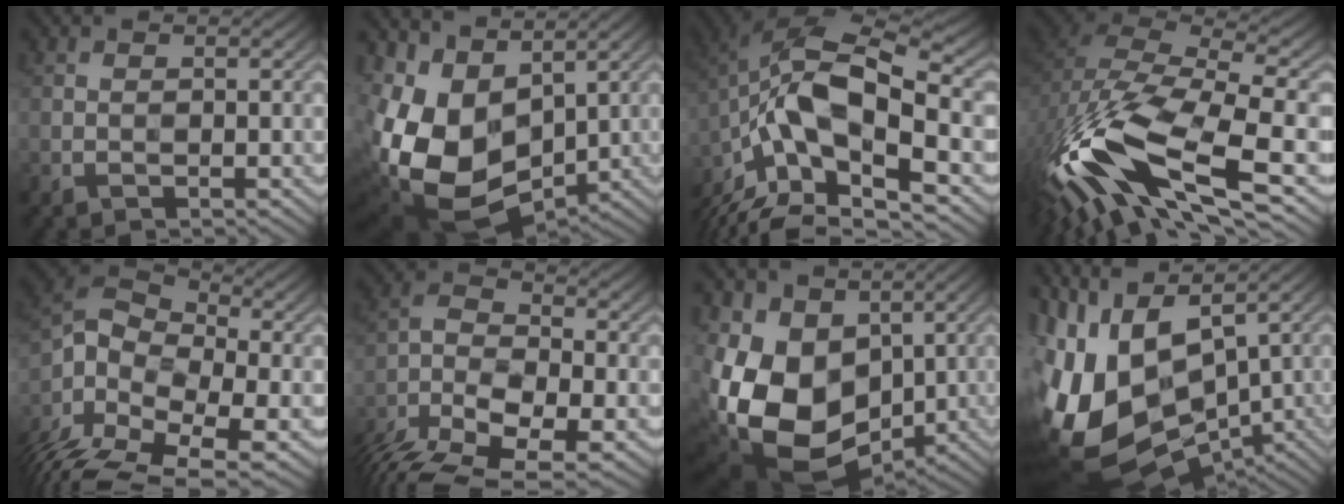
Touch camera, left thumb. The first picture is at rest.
{"total": 13.6, "force": [1.0, 9.8, 9.4], "torque": [-0.240, -0.029, 0.026]}
{"total": 16.3, "force": [-7.4, 7.3, 12.6], "torque": [-0.262, -0.010, -0.135]}
{"total": 17.2, "force": [-7.3, 6.8, 14.0], "torque": [-0.309, -0.009, -0.146]}
{"total": 15.0, "force": [-7.4, 8.2, 10.2], "torque": [-0.271, -0.011, -0.116]}
{"total": 12.7, "force": [-8.2, 5.4, 8.0], "torque": [-0.175, -0.012, -0.161]}
{"total": 15.0, "force": [0.6, 11.4, 9.7], "torque": [-0.245, -0.034, 0.025]}
{"total": 17.1, "force": [-0.2, 10.1, 13.8], "torque": [-0.291, -0.022, 0.021]}